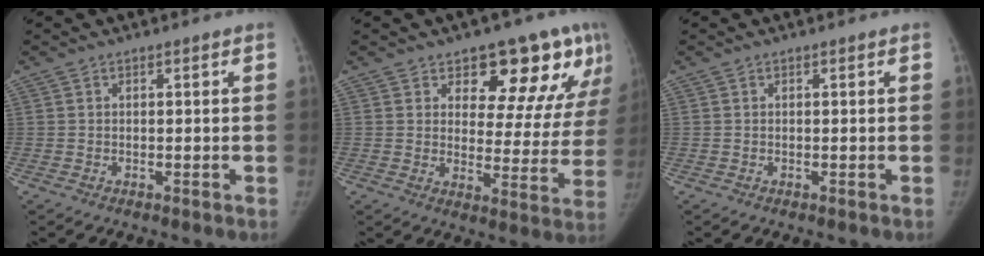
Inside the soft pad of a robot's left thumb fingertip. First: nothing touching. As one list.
[{"total": 17.1, "force": [10.3, 8.3, 10.9], "torque": [-0.073, -0.053, 0.128]}, {"total": 0.0}]